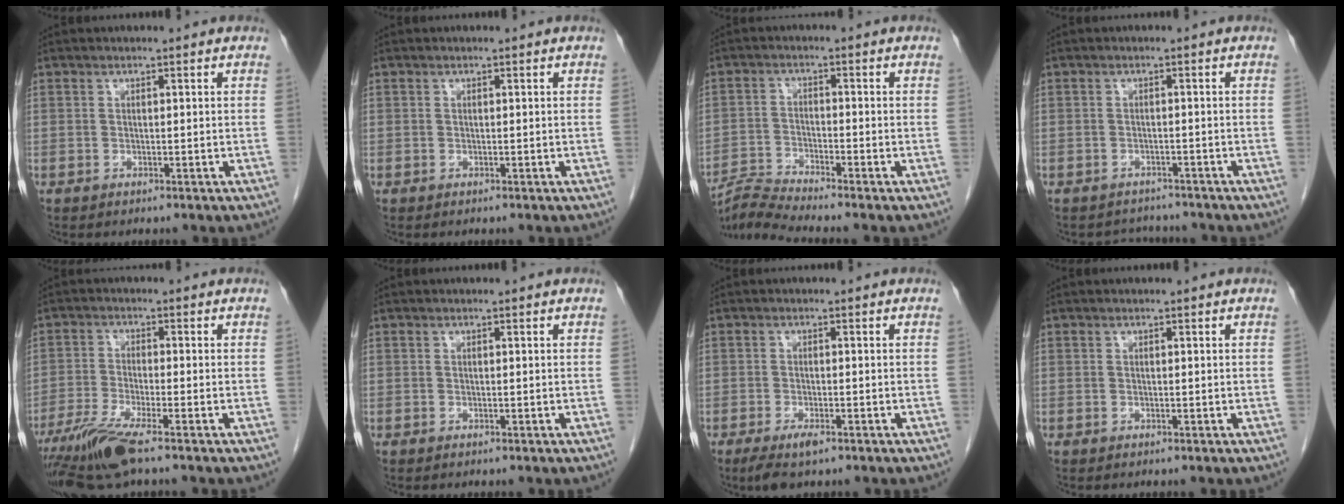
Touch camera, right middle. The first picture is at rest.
{"total": 0.0}
{"total": 5.5, "force": [-5.0, -2.1, 0.8], "torque": [-0.025, -0.016, -0.097]}
{"total": 3.3, "force": [-3.0, 1.2, -0.5], "torque": [0.003, 0.003, -0.044]}
{"total": 7.6, "force": [-5.4, -0.1, 5.3], "torque": [-0.106, -0.024, -0.103]}
{"total": 0.0}
{"total": 3.7, "force": [-2.3, 0.9, 2.7], "torque": [-0.055, -0.007, -0.038]}
{"total": 0.0}